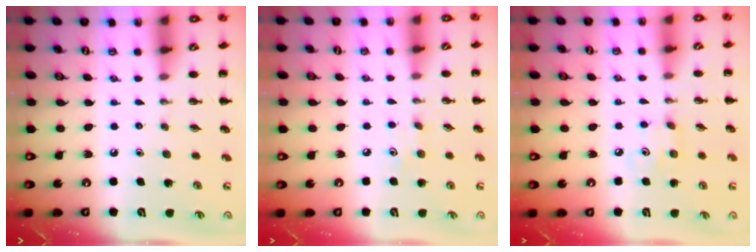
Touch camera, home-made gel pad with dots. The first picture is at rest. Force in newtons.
{"total": 2.9, "press": 2.8, "slide": 0.8}
{"total": 3.4, "press": 3.3, "slide": 0.9}